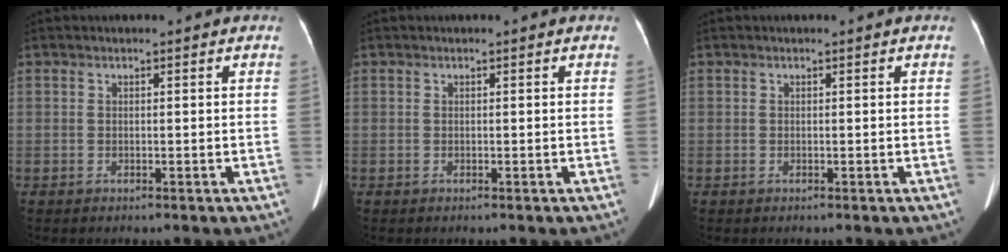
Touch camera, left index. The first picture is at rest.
{"total": 0.0}
{"total": 0.0}